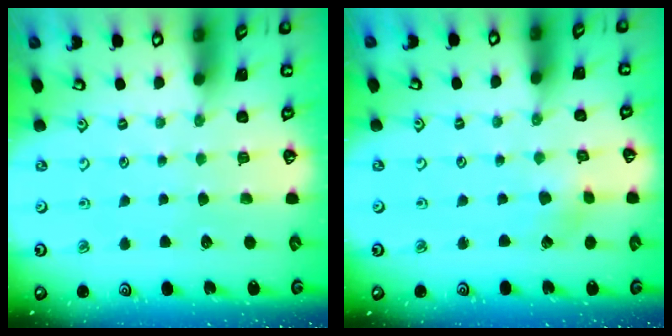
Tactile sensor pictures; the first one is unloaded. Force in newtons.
{"total": 1.5, "press": 1.5, "slide": 0.2}